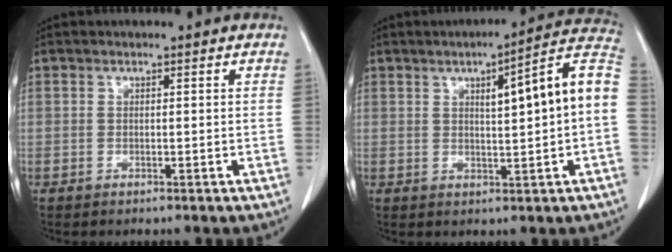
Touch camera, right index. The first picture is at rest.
{"total": 12.0, "force": [1.2, 0.7, 11.9], "torque": [-0.160, 0.026, 0.014]}